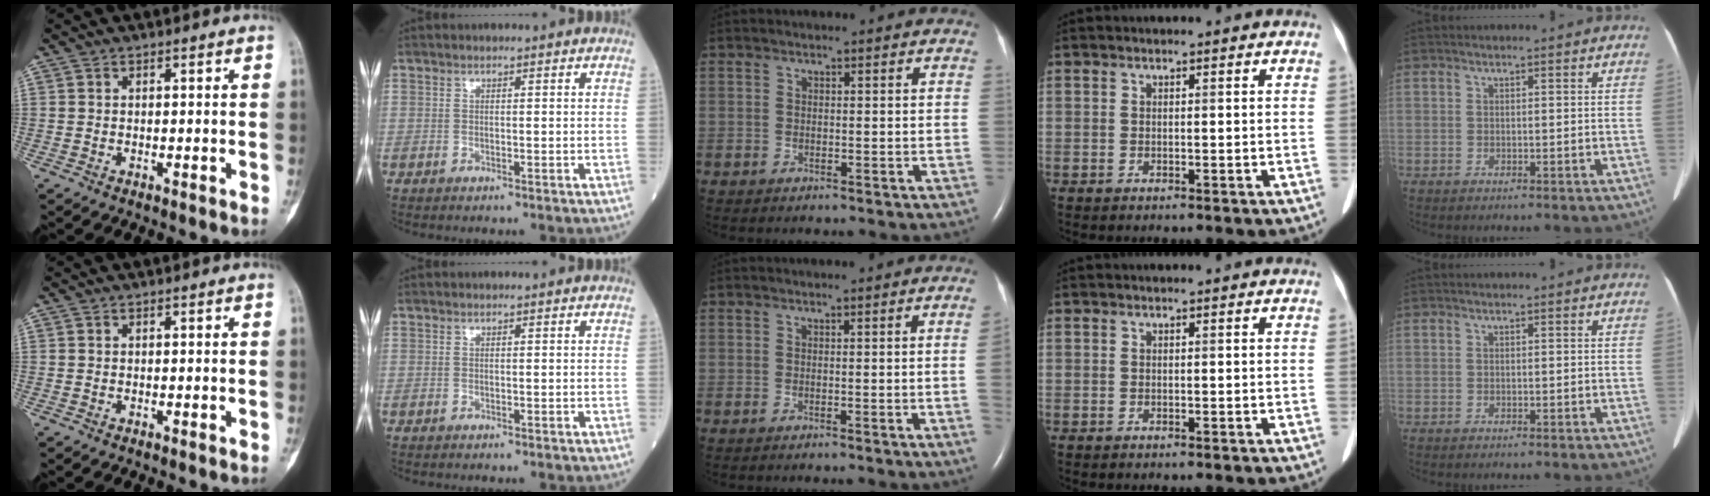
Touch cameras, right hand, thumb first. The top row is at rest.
{"middle": {"total": 2.0, "force": [-0.1, -0.9, 1.8], "torque": [-0.022, -0.002, 0.000]}}